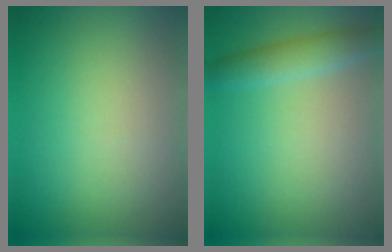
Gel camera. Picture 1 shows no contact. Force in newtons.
{"total": 1.9, "press": 1.9, "slide": 0.1}